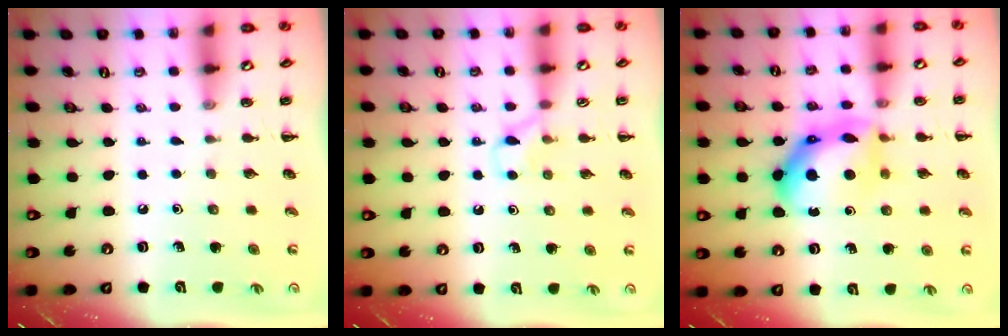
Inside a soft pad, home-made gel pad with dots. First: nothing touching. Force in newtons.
{"total": 4.9, "press": 4.6, "slide": 1.7}
{"total": 13.7, "press": 13.7, "slide": 0.8}